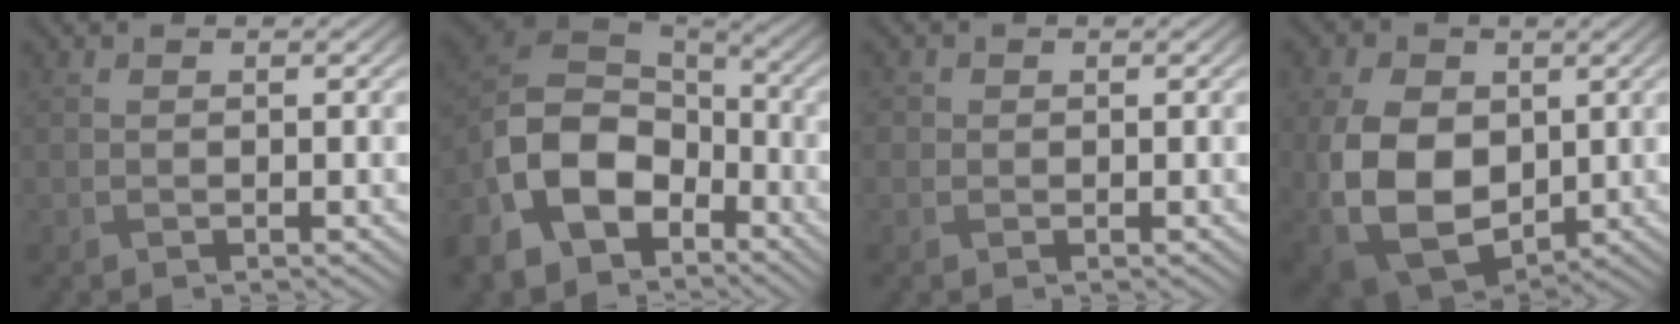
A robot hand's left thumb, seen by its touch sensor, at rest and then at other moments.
{"total": 14.8, "force": [-7.1, 10.0, 8.3], "torque": [-0.240, -0.031, -0.136]}
{"total": 1.1, "force": [0.1, 1.0, 0.1], "torque": [0.002, -0.002, -0.001]}
{"total": 13.3, "force": [-0.8, 9.6, 9.1], "torque": [-0.215, -0.027, -0.015]}